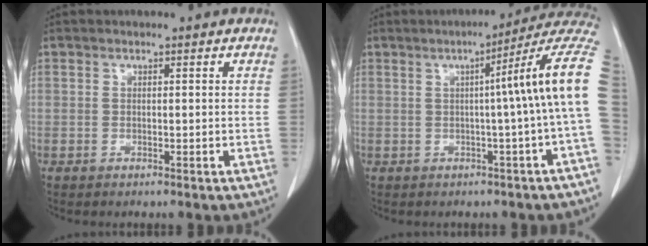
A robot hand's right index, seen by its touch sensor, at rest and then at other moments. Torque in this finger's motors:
{"motor_torque": [0.98, -0.39, 0.51, 0.13]}